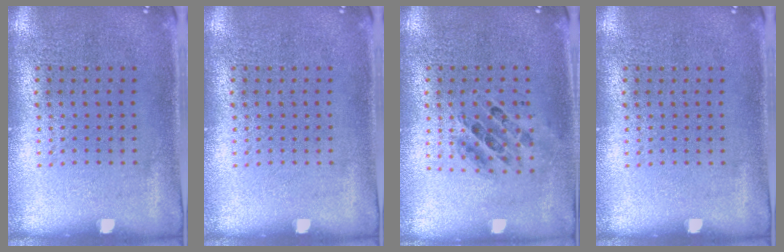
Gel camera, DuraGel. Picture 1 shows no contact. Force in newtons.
{"total": 0.0}
{"total": 0.7, "press": 0.7, "slide": 0.1}
{"total": 0.0}